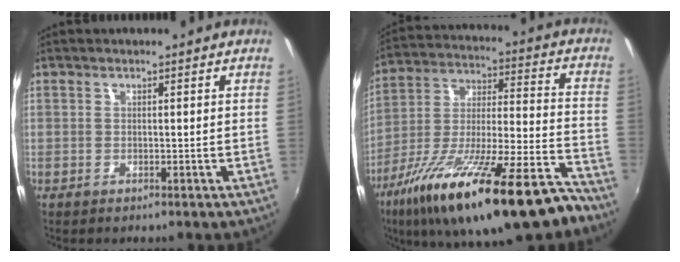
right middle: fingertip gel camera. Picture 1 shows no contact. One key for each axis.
{"total": 29.0, "fx": -19.5, "fy": 6.6, "fz": 20.4, "tx": -0.337, "ty": -0.054, "tz": -0.305}